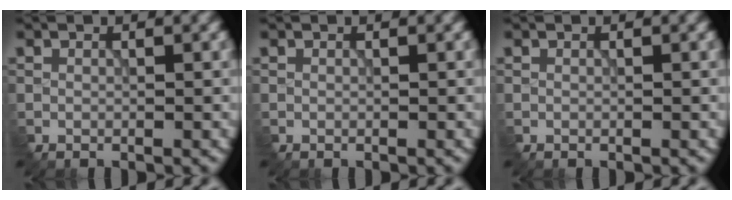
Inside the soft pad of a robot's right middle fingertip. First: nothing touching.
{"total": 0.0}
{"total": 0.0}